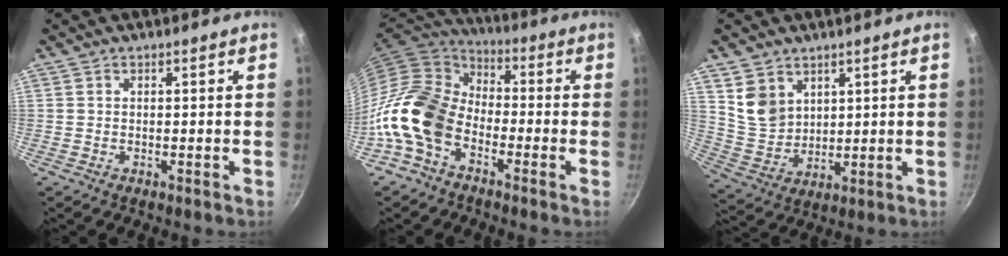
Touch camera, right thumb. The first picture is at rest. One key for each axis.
{"total": 15.6, "fx": -5.9, "fy": 10.6, "fz": 9.8, "tx": -0.163, "ty": 0.059, "tz": -0.140}
{"total": 8.6, "fx": 4.2, "fy": 6.4, "fz": 3.9, "tx": -0.051, "ty": -0.022, "tz": 0.095}